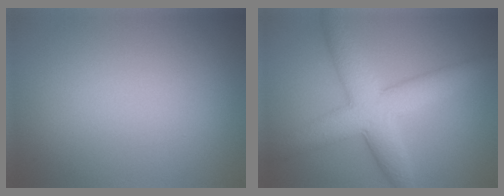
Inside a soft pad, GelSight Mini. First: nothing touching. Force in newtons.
{"total": 7.0, "press": 7.0, "slide": 0.1}